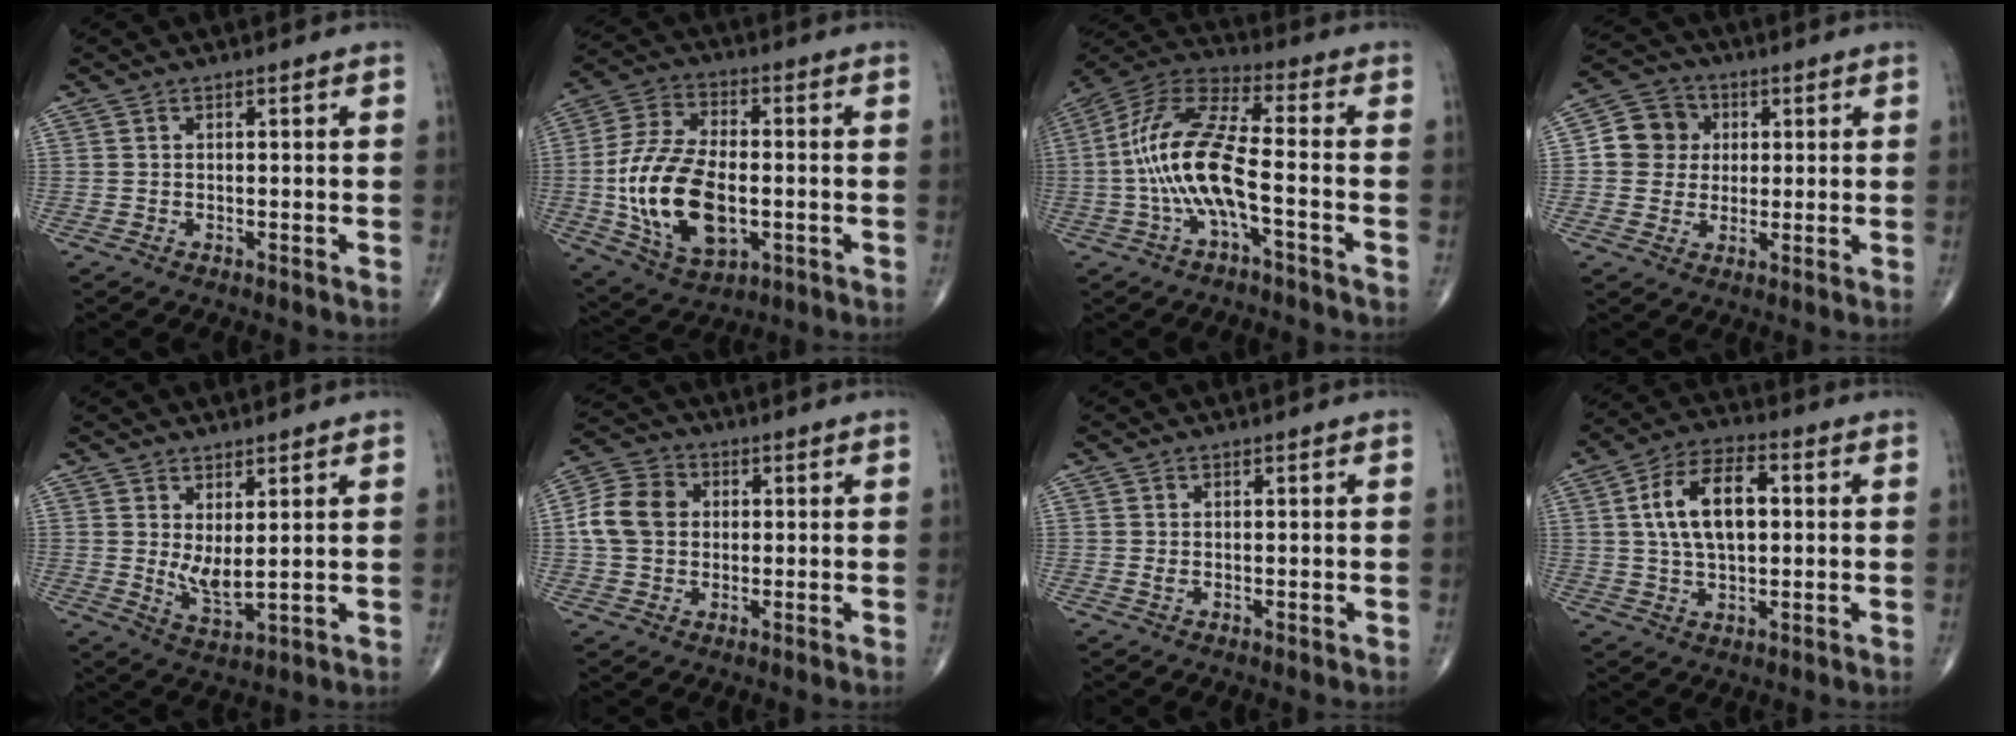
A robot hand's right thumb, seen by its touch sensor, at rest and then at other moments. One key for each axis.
{"total": 18.7, "fx": -2.7, "fy": 10.3, "fz": 15.3, "tx": -0.293, "ty": 0.008, "tz": -0.039}
{"total": 14.4, "fx": -3.0, "fy": 4.1, "fz": 13.5, "tx": -0.297, "ty": 0.044, "tz": -0.061}
{"total": 8.5, "fx": 1.1, "fy": 7.9, "fz": 2.8, "tx": -0.016, "ty": 0.007, "tz": 0.009}
{"total": 5.4, "fx": 1.5, "fy": 1.8, "fz": 4.8, "tx": -0.086, "ty": -0.028, "tz": 0.037}
{"total": 9.4, "fx": 0.9, "fy": 7.7, "fz": 5.3, "tx": -0.086, "ty": 0.017, "tz": 0.008}
{"total": 0.9, "fx": 0.3, "fy": 0.3, "fz": 0.8, "tx": -0.017, "ty": -0.003, "tz": 0.007}
{"total": 12.7, "fx": 2.0, "fy": 6.9, "fz": 10.4, "tx": -0.178, "ty": 0.012, "tz": 0.031}